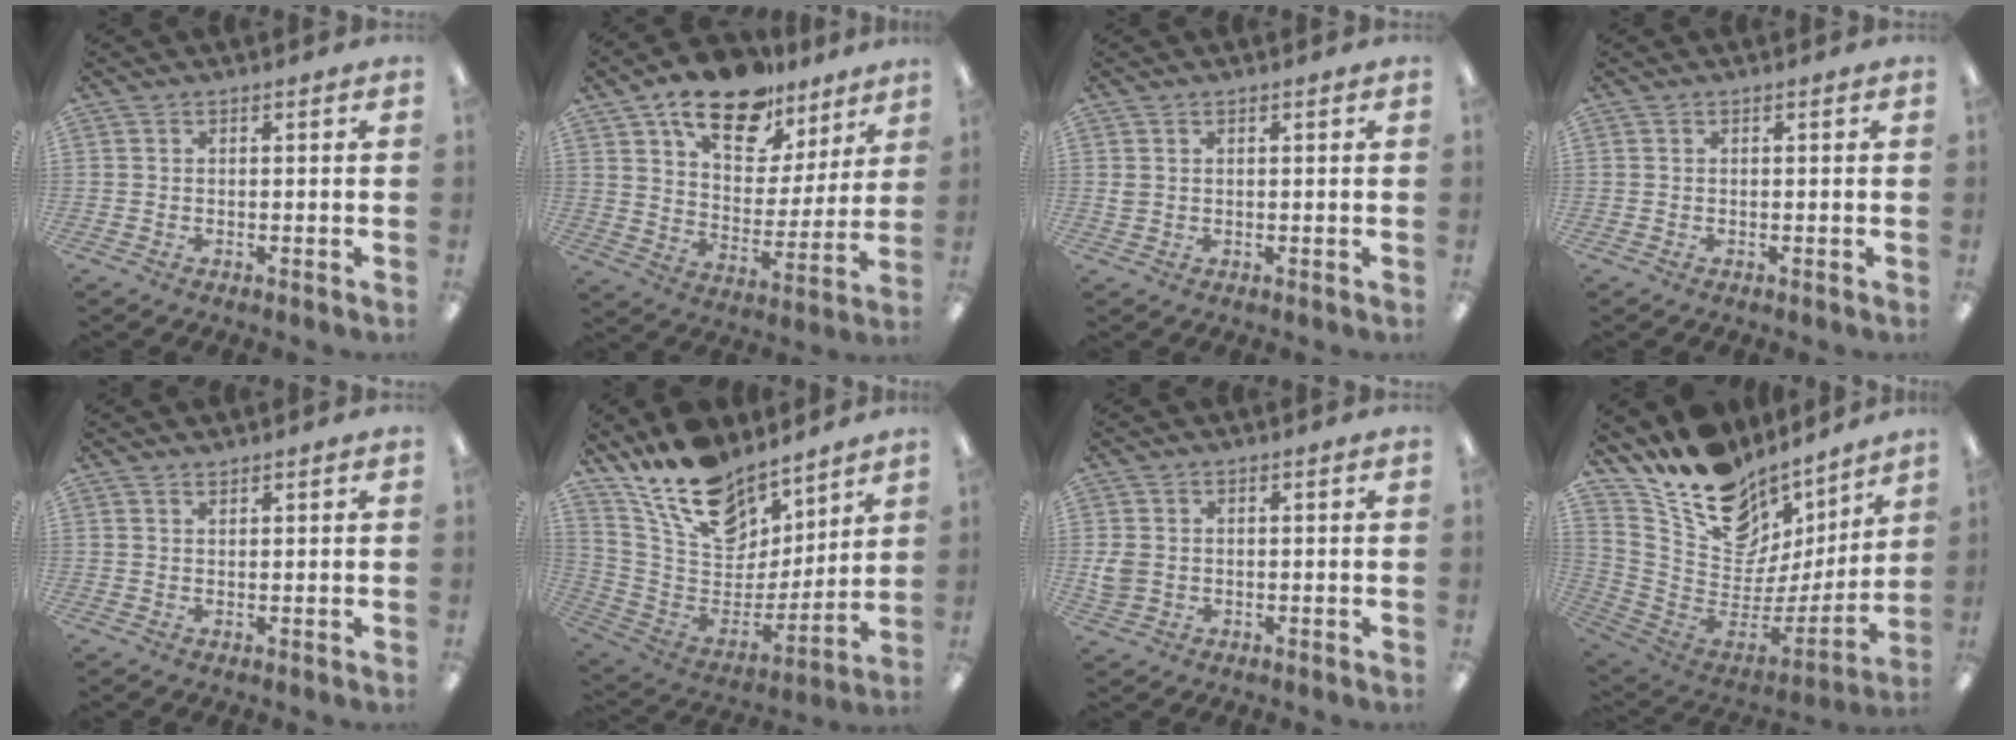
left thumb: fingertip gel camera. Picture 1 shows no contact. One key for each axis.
{"total": 18.3, "fx": 12.7, "fy": 9.4, "fz": 9.3, "tx": -0.144, "ty": -0.071, "tz": 0.220}
{"total": 1.3, "fx": 0.5, "fy": 1.0, "fz": 0.5, "tx": -0.013, "ty": 0.003, "tz": 0.010}
{"total": 0.0}
{"total": 1.1, "fx": 1.0, "fy": 0.2, "fz": 0.1, "tx": -0.002, "ty": -0.001, "tz": 0.020}
{"total": 18.7, "fx": 14.0, "fy": 9.6, "fz": 7.7, "tx": -0.152, "ty": -0.094, "tz": 0.257}
{"total": 3.5, "fx": 0.1, "fy": 3.1, "fz": 1.7, "tx": -0.023, "ty": 0.003, "tz": 0.004}
{"total": 16.3, "fx": 10.8, "fy": 10.3, "fz": 6.6, "tx": -0.113, "ty": -0.098, "tz": 0.200}